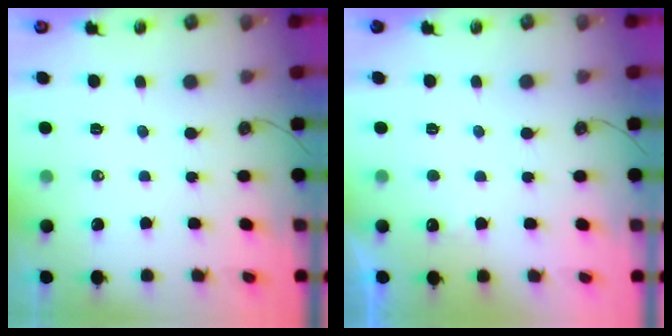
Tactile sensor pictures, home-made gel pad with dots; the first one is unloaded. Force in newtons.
{"total": 2.8, "press": 2.6, "slide": 1.0}